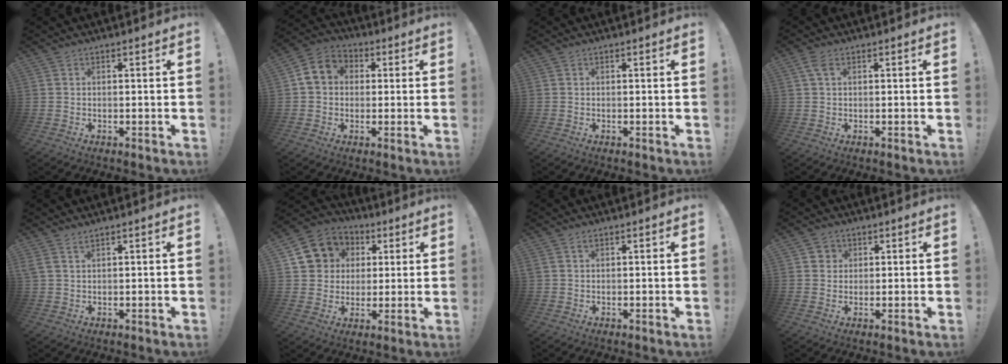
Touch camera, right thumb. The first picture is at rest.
{"total": 7.8, "force": [1.2, 6.7, 3.8], "torque": [-0.058, 0.012, 0.029]}
{"total": 0.0}
{"total": 3.1, "force": [1.0, 1.8, 2.3], "torque": [-0.045, 0.005, 0.019]}
{"total": 1.9, "force": [1.3, 0.1, 1.4], "torque": [-0.036, 0.000, 0.025]}
{"total": 11.9, "force": [3.6, 10.6, 3.9], "torque": [-0.050, -0.013, 0.080]}
{"total": 1.2, "force": [0.6, 0.5, 0.9], "torque": [-0.016, 0.002, 0.010]}
{"total": 2.9, "force": [1.0, 2.7, 0.5], "torque": [-0.008, -0.002, 0.017]}